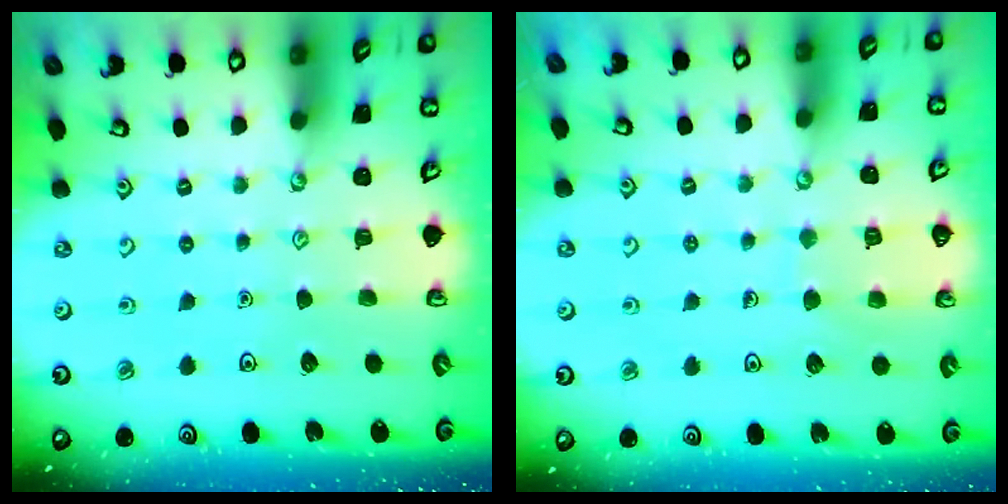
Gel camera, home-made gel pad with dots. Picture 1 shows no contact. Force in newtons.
{"total": 5.6, "press": 5.5, "slide": 0.4}